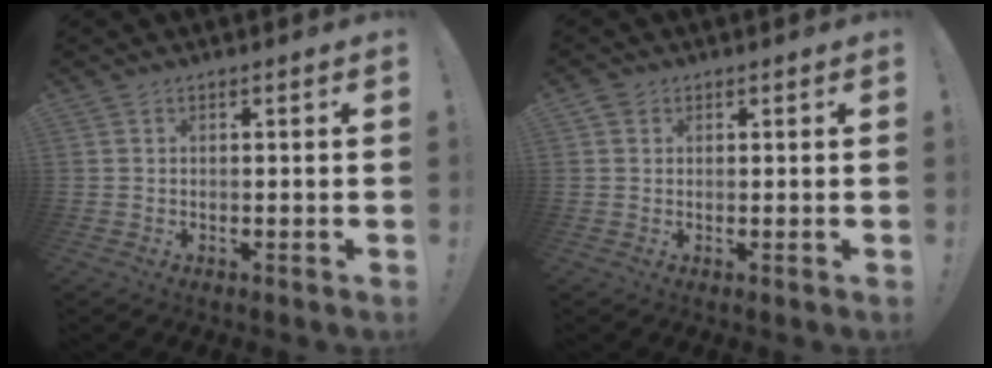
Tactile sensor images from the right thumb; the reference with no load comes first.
{"total": 1.6, "force": [0.9, 1.2, 0.3], "torque": [-0.008, 0.000, 0.018]}